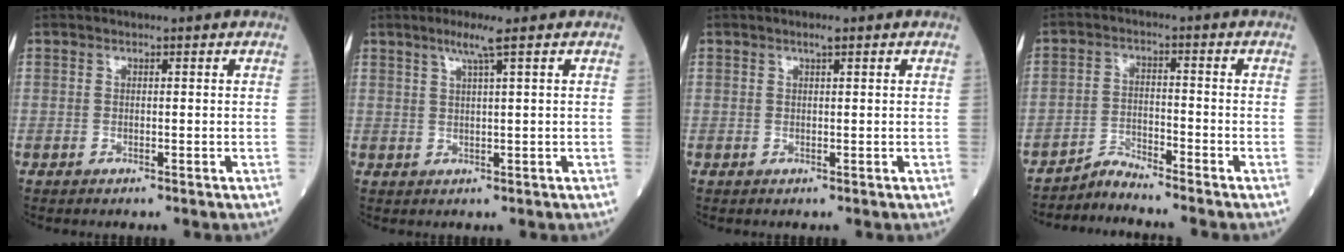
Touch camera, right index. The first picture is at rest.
{"total": 3.1, "force": [1.8, -0.7, 2.4], "torque": [-0.052, -0.001, 0.038]}
{"total": 0.9, "force": [0.6, 0.1, 0.7], "torque": [-0.013, -0.001, 0.010]}
{"total": 3.6, "force": [-3.5, -0.8, -0.5], "torque": [0.008, -0.014, -0.065]}